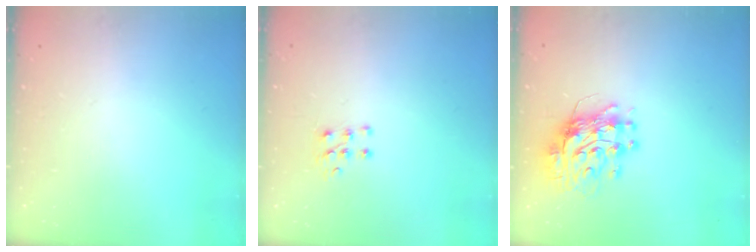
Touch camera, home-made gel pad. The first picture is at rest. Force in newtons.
{"total": 5.5, "press": 5.4, "slide": 1.1}
{"total": 11.6, "press": 11.6, "slide": 1.2}